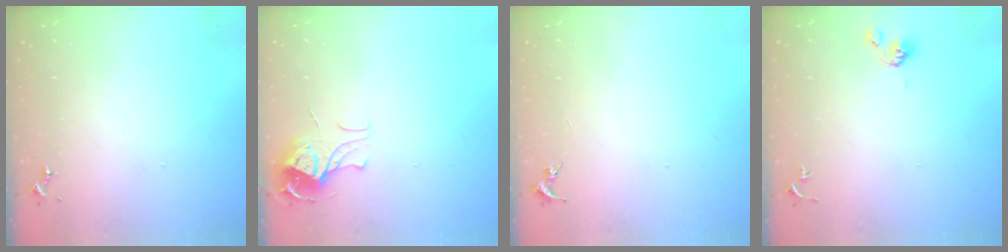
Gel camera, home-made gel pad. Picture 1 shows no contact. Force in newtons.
{"total": 8.8, "press": 8.8, "slide": 0.7}
{"total": 0.0}
{"total": 5.1, "press": 4.9, "slide": 1.4}